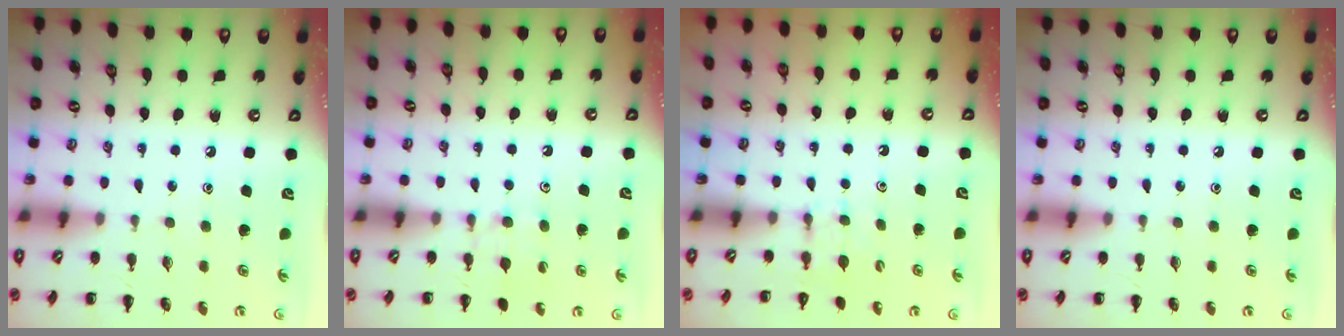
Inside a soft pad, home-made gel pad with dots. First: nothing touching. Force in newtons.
{"total": 7.0, "press": 6.7, "slide": 1.8}
{"total": 3.3, "press": 3.1, "slide": 1.1}
{"total": 0.0}